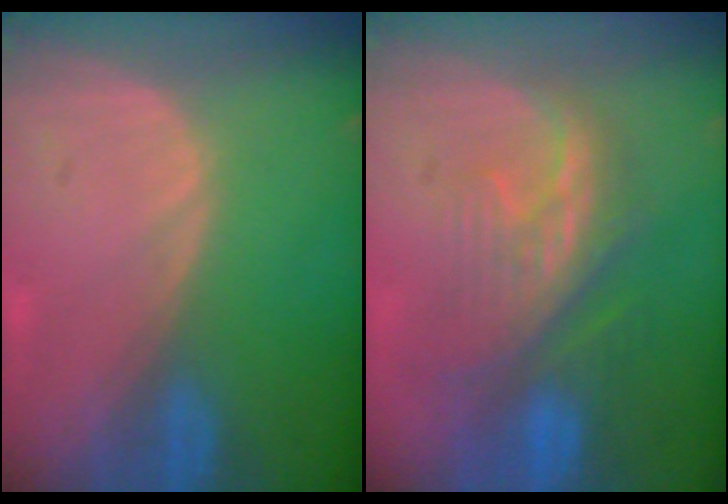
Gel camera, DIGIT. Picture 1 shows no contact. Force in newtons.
{"total": 8.7, "press": 8.3, "slide": 2.6}